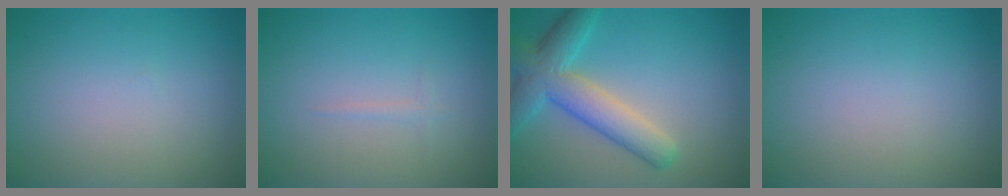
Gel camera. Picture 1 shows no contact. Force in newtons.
{"total": 0.6, "press": 0.6, "slide": 0.0}
{"total": 6.1, "press": 6.1, "slide": 0.3}
{"total": 0.0}